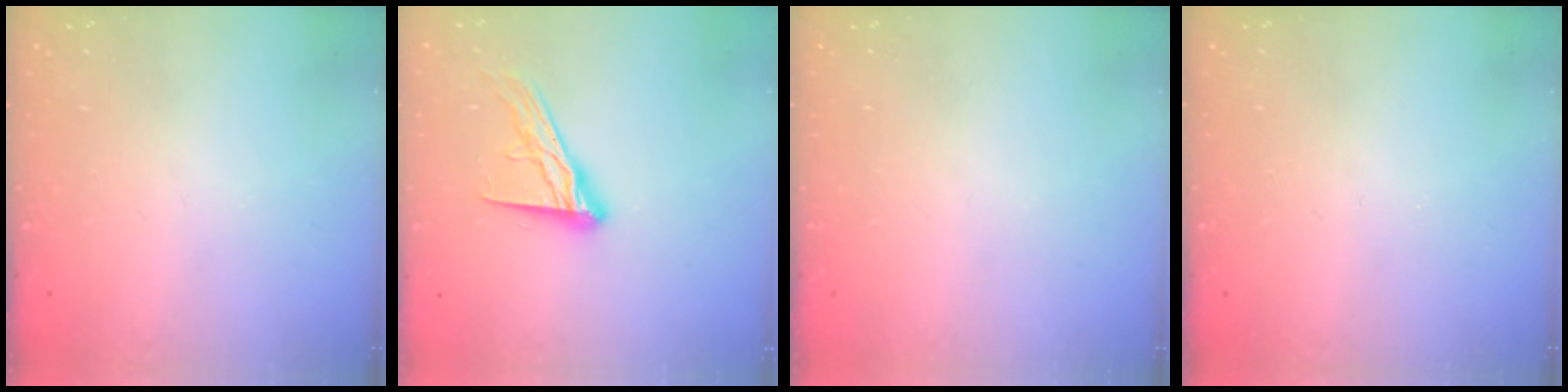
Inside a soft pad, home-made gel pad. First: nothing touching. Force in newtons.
{"total": 13.2, "press": 13.2, "slide": 1.1}
{"total": 0.0}
{"total": 0.0}